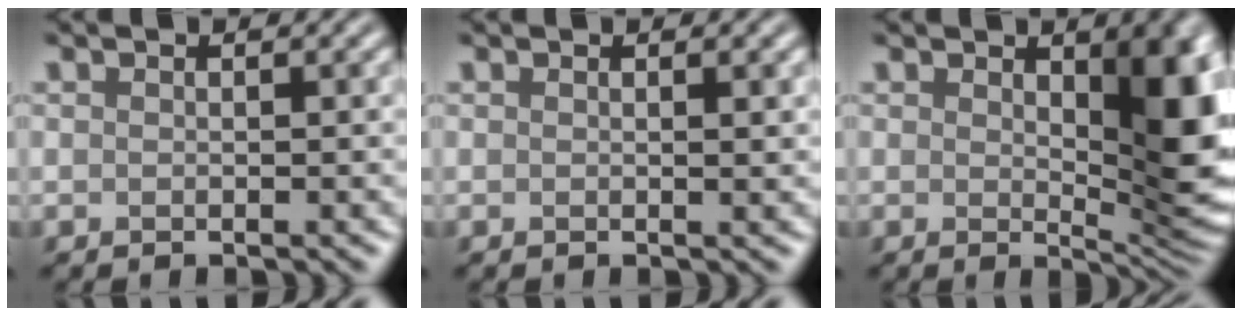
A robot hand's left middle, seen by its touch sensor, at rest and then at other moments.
{"total": 0.7, "force": [0.3, 0.2, 0.7], "torque": [-0.005, 0.001, 0.003]}
{"total": 7.5, "force": [1.7, 3.2, 6.6], "torque": [-0.083, -0.007, 0.033]}